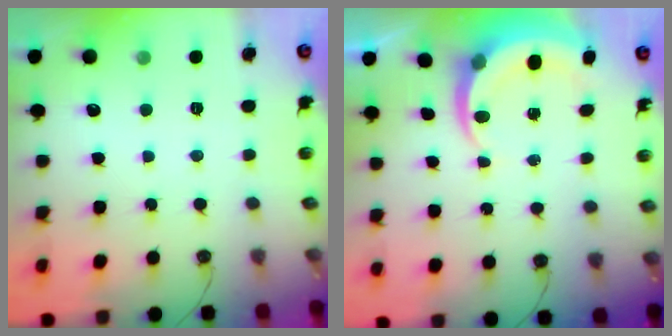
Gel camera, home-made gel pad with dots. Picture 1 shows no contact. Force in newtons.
{"total": 5.4, "press": 5.4, "slide": 0.3}